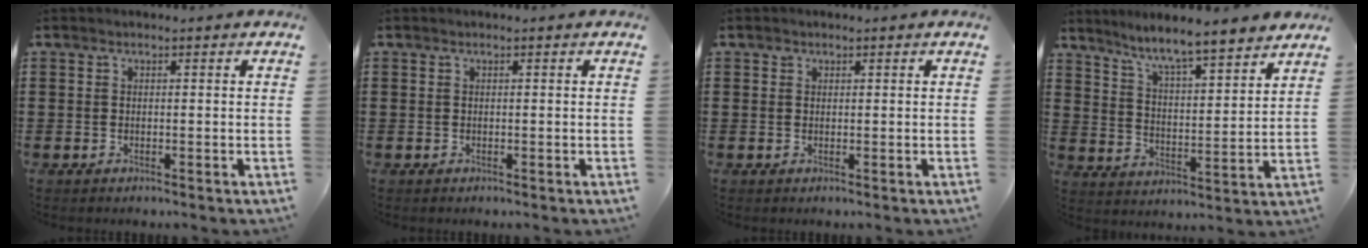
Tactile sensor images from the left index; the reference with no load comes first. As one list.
[{"total": 0.0}, {"total": 0.7, "force": [0.4, 0.5, 0.2], "torque": [-0.006, 0.003, 0.008]}, {"total": 6.3, "force": [5.8, -0.2, 2.5], "torque": [-0.075, -0.042, 0.095]}]